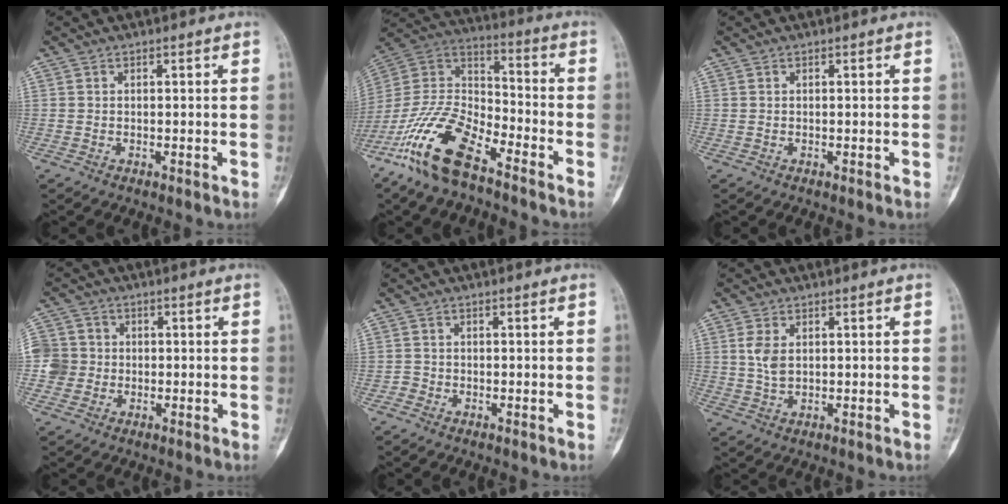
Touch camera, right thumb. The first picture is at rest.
{"total": 17.6, "force": [-11.4, 6.6, 11.7], "torque": [-0.230, 0.063, -0.222]}
{"total": 0.0}
{"total": 6.1, "force": [-0.6, 6.0, 1.3], "torque": [-0.006, 0.012, -0.017]}
{"total": 1.0, "force": [-0.6, 0.7, -0.1], "torque": [0.005, 0.004, -0.019]}
{"total": 3.7, "force": [0.8, 2.1, 3.0], "torque": [-0.061, -0.001, 0.019]}